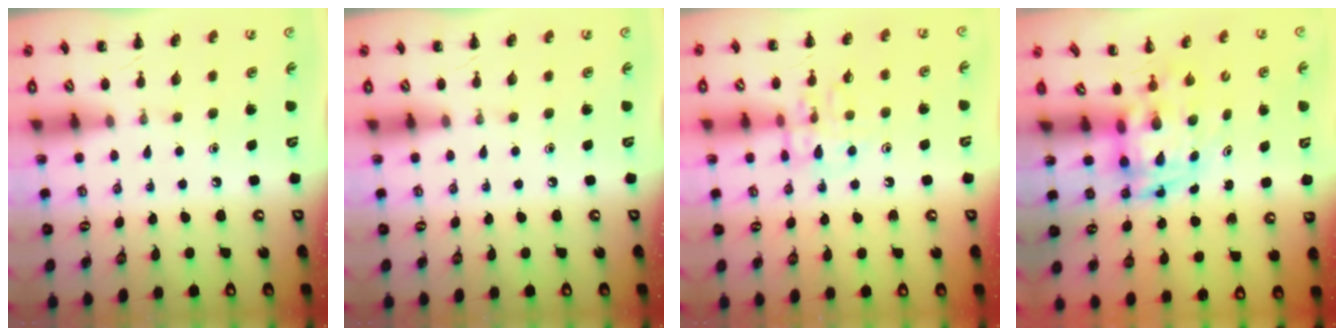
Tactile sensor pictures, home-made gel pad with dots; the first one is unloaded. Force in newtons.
{"total": 0.0}
{"total": 10.6, "press": 10.5, "slide": 0.7}
{"total": 3.8, "press": 3.7, "slide": 0.7}